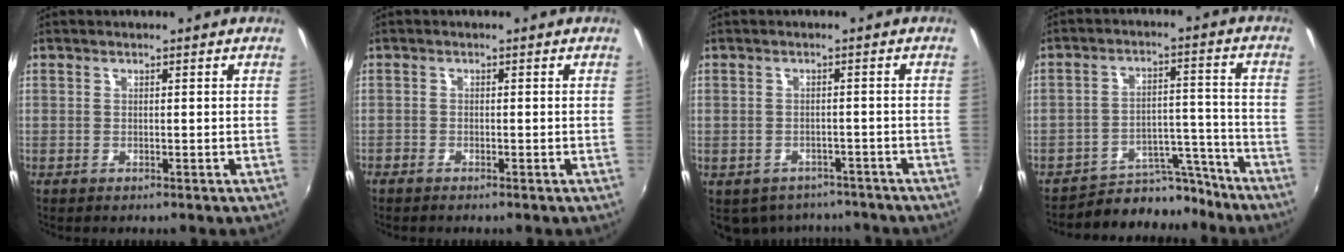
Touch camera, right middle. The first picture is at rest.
{"total": 1.1, "force": [-1.0, 0.3, 0.3], "torque": [-0.012, -0.005, -0.022]}
{"total": 8.4, "force": [-6.5, 4.6, 2.6], "torque": [-0.064, -0.009, -0.080]}
{"total": 10.4, "force": [-9.6, 3.8, 1.4], "torque": [-0.019, 0.042, -0.133]}